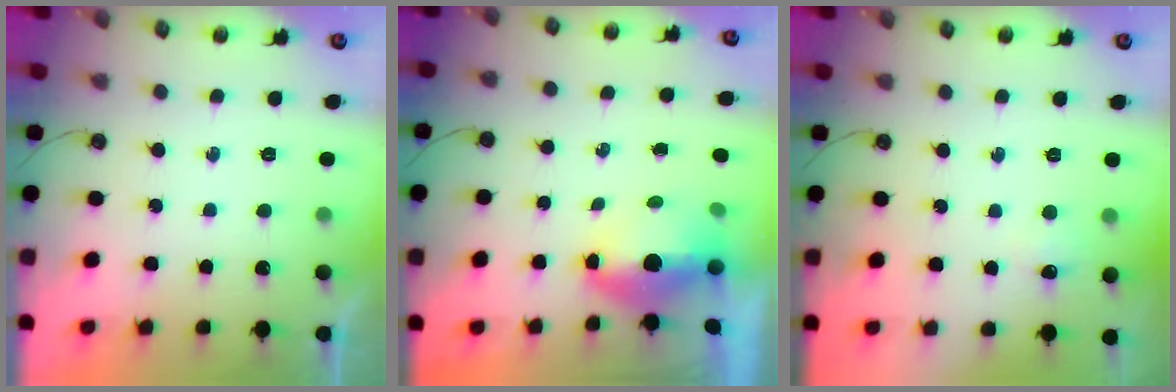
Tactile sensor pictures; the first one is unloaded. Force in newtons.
{"total": 6.2, "press": 6.0, "slide": 1.2}
{"total": 5.2, "press": 5.1, "slide": 0.7}